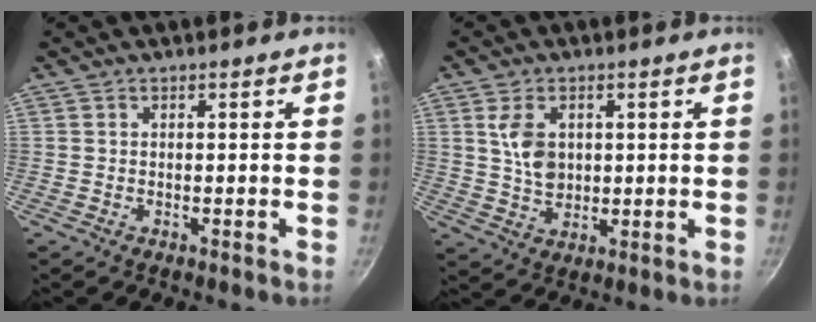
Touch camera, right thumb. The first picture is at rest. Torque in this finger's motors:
{"motor_torque": [0.11, 1.36, 0.65, -0.11, 0.21]}